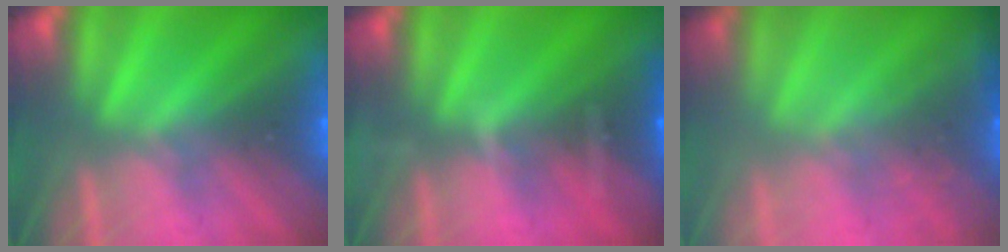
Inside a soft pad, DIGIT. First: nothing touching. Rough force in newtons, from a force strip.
{"total": 7.8}
{"total": 1.6}